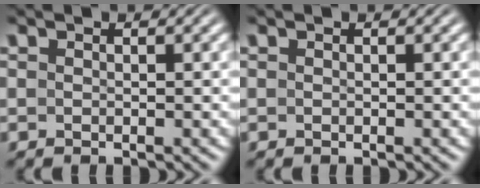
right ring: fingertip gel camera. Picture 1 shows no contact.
{"total": 0.0}